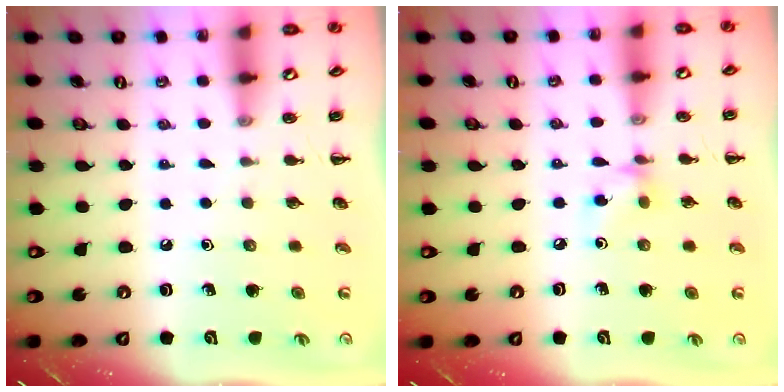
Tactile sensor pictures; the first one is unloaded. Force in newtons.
{"total": 5.9, "press": 5.7, "slide": 1.5}